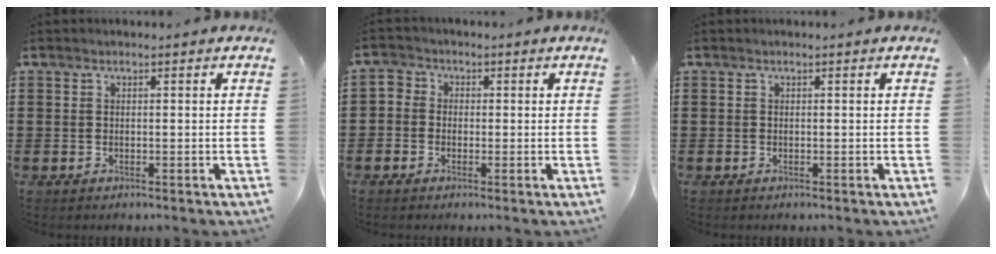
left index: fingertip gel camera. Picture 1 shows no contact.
{"total": 1.9, "force": [-0.7, 1.8, 0.0], "torque": [-0.011, 0.007, -0.017]}
{"total": 0.0}